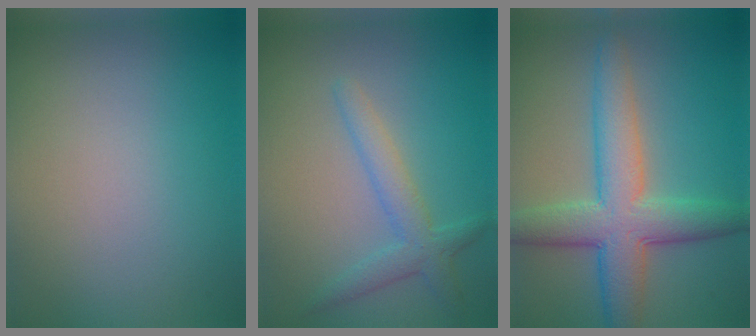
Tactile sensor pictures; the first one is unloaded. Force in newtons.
{"total": 2.7, "press": 2.7, "slide": 0.1}
{"total": 7.1, "press": 7.1, "slide": 0.2}